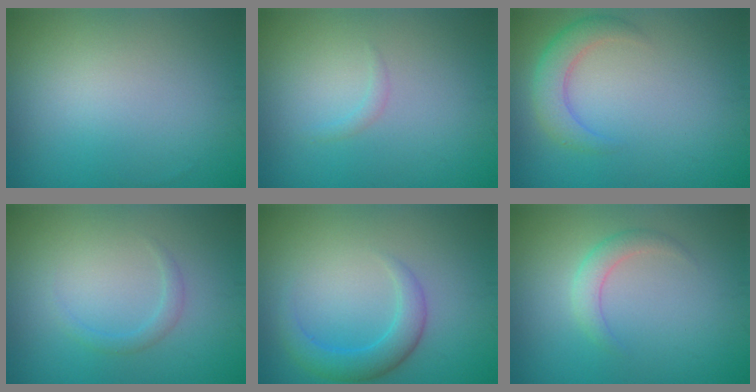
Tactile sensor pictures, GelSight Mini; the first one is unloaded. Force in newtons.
{"total": 0.7, "press": 0.6, "slide": 0.1}
{"total": 2.9, "press": 2.9, "slide": 0.2}
{"total": 1.1, "press": 1.1, "slide": 0.1}
{"total": 3.0, "press": 3.0, "slide": 0.1}
{"total": 1.8, "press": 1.8, "slide": 0.0}